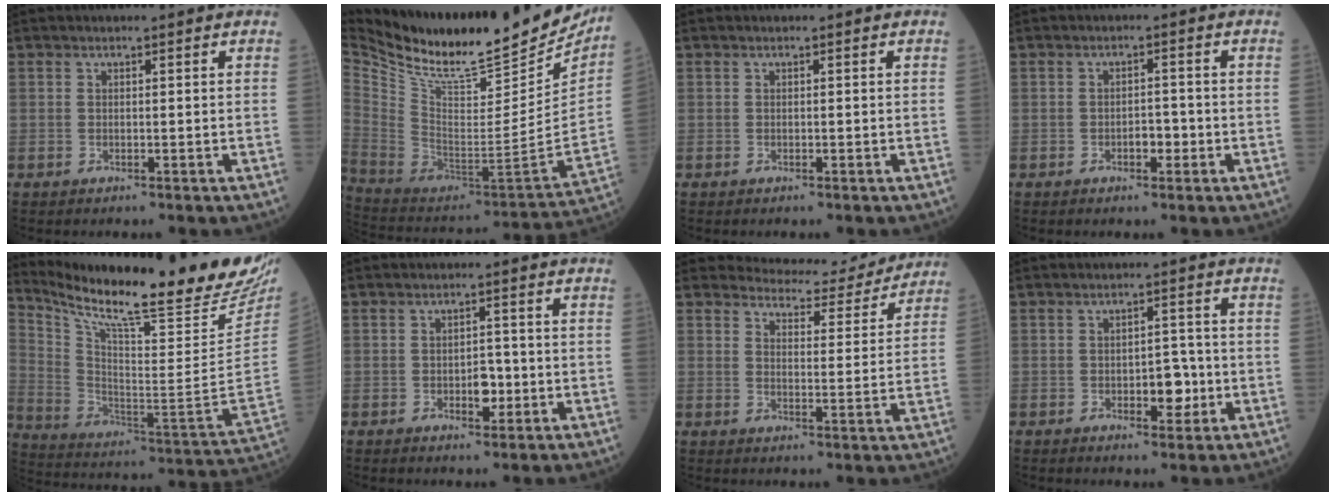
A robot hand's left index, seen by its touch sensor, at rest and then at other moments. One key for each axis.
{"total": 30.1, "fx": 25.5, "fy": 6.4, "fz": 14.6, "tx": -0.262, "ty": -0.070, "tz": 0.385}
{"total": 0.0}
{"total": 2.1, "fx": -1.1, "fy": 1.0, "fz": 1.6, "tx": -0.016, "ty": 0.002, "tz": -0.019}
{"total": 29.2, "fx": 23.8, "fy": 1.7, "fz": 16.8, "tx": -0.292, "ty": -0.089, "tz": 0.344}
{"total": 2.9, "fx": -1.0, "fy": 1.6, "fz": 2.2, "tx": -0.024, "ty": 0.001, "tz": -0.013}
{"total": 9.5, "fx": 9.3, "fy": 1.8, "fz": 0.2, "tx": 0.003, "ty": -0.012, "tz": 0.110}
{"total": 4.1, "fx": -1.3, "fy": 2.0, "fz": 3.3, "tx": -0.037, "ty": 0.001, "tz": -0.018}